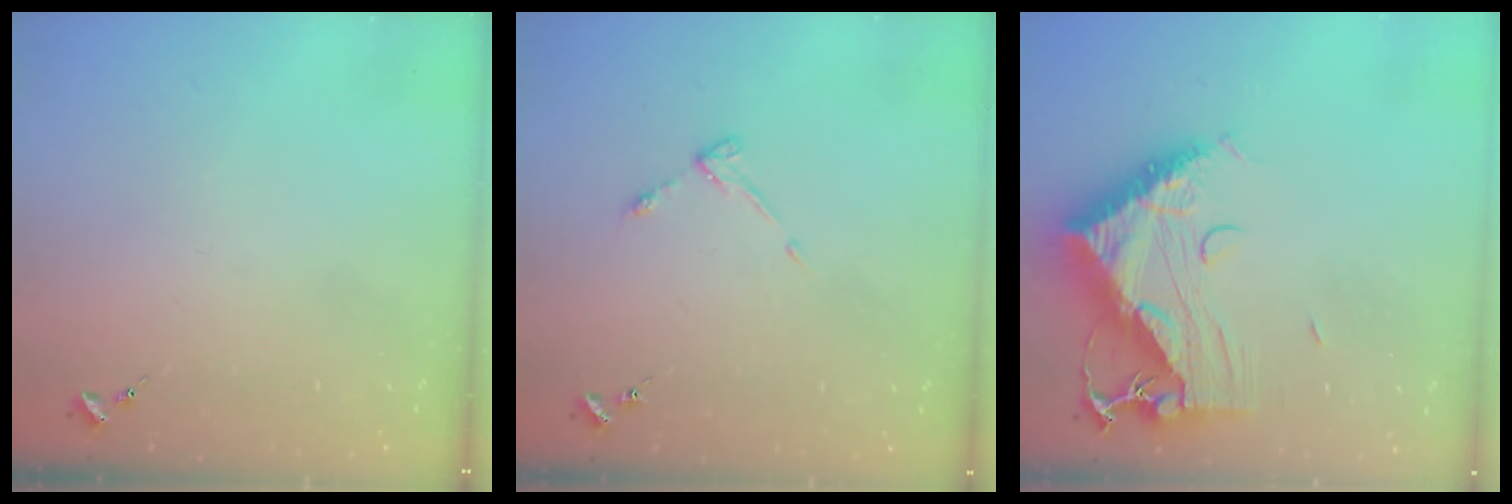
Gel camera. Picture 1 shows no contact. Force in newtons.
{"total": 3.6, "press": 3.6, "slide": 0.5}
{"total": 15.7, "press": 15.6, "slide": 1.5}